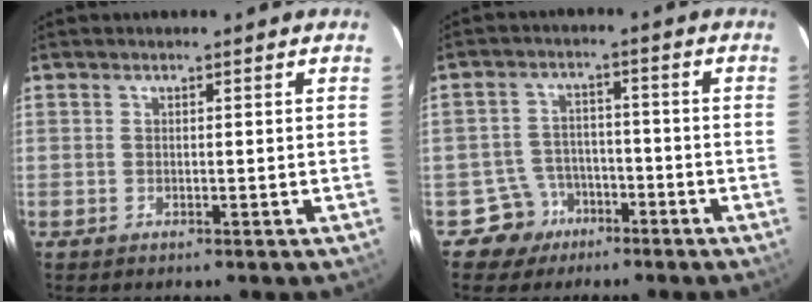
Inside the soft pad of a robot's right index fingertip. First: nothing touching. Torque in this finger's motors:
{"motor_torque": [-0.44, -0.32, -0.37, -0.10]}